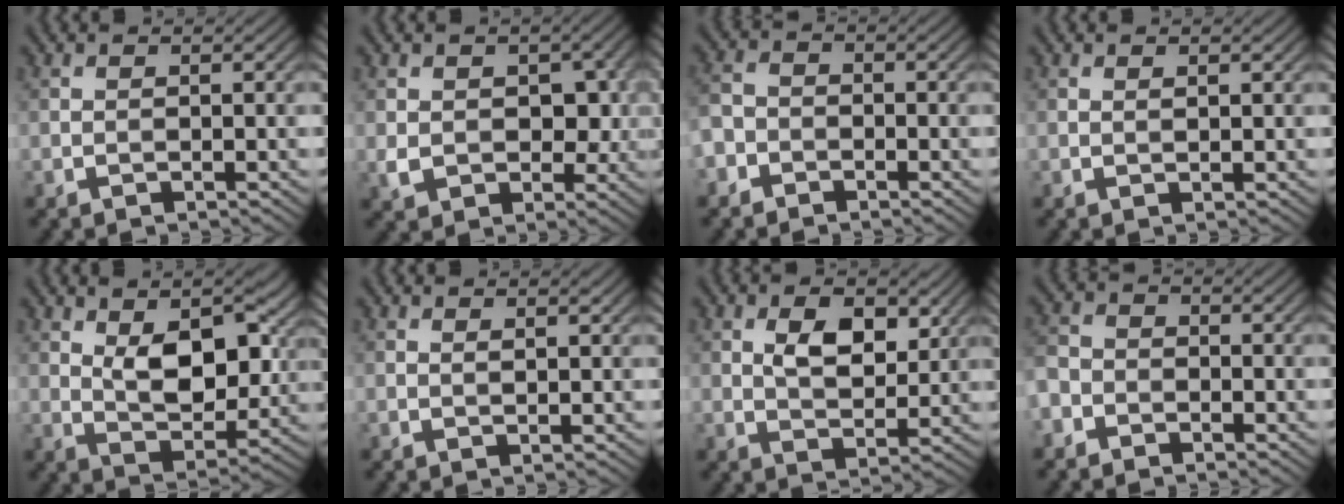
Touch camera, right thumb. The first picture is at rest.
{"total": 5.4, "force": [0.2, 4.2, 3.5], "torque": [-0.065, -0.011, 0.009]}
{"total": 3.0, "force": [-2.2, 1.9, 0.8], "torque": [-0.025, -0.002, -0.057]}
{"total": 0.6, "force": [0.5, 0.2, 0.3], "torque": [-0.005, -0.003, 0.008]}
{"total": 9.7, "force": [2.9, 5.1, 7.7], "torque": [-0.128, -0.009, 0.051]}
{"total": 1.0, "force": [0.7, 0.2, 0.6], "torque": [-0.012, -0.003, 0.014]}
{"total": 5.9, "force": [2.3, 3.3, 4.3], "torque": [-0.077, -0.008, 0.038]}
{"total": 3.3, "force": [-2.3, 2.1, 1.0], "torque": [-0.034, -0.004, -0.060]}